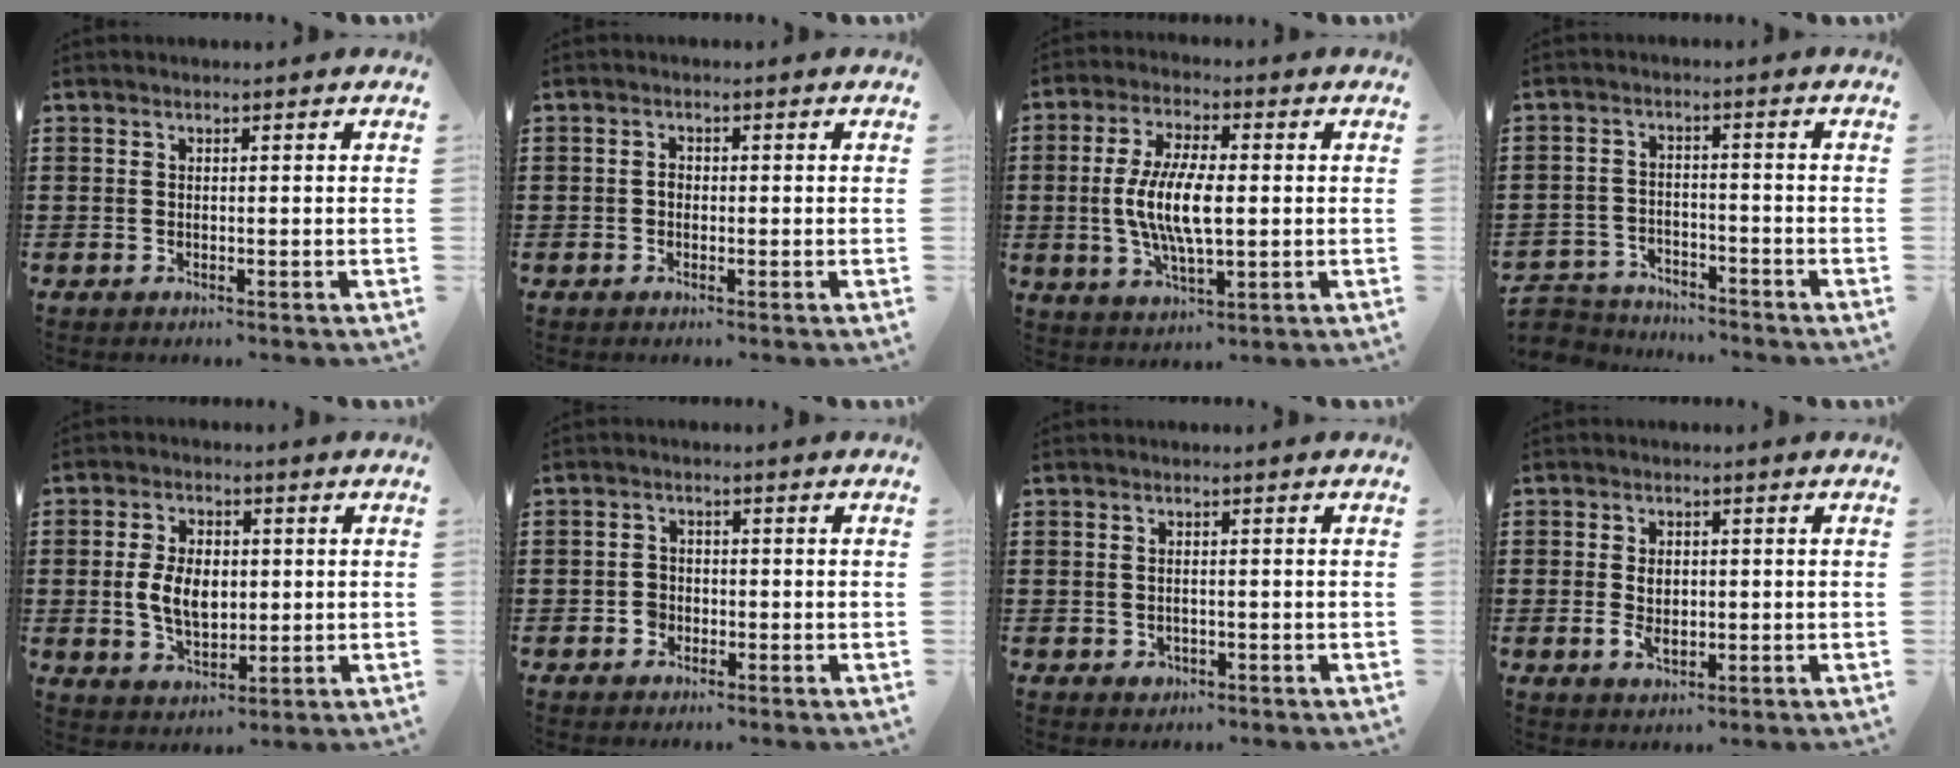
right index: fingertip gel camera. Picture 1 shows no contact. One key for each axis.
{"total": 1.2, "fx": -0.2, "fy": 0.8, "fz": 0.8, "tx": -0.017, "ty": 0.001, "tz": -0.004}
{"total": 9.4, "fx": -0.3, "fy": 3.5, "fz": 8.7, "tx": -0.189, "ty": -0.004, "tz": -0.013}
{"total": 4.1, "fx": -4.0, "fy": 0.8, "fz": -0.3, "tx": -0.011, "ty": 0.000, "tz": -0.089}
{"total": 6.7, "fx": 0.0, "fy": 4.2, "fz": 5.3, "tx": -0.110, "ty": 0.006, "tz": -0.006}
{"total": 2.2, "fx": -0.8, "fy": 1.9, "fz": 0.8, "tx": -0.019, "ty": 0.004, "tz": -0.018}
{"total": 1.3, "fx": -0.1, "fy": 0.9, "fz": 1.0, "tx": -0.022, "ty": 0.005, "tz": -0.003}
{"total": 3.2, "fx": -0.2, "fy": 2.2, "fz": 2.4, "tx": -0.040, "ty": 0.005, "tz": -0.006}